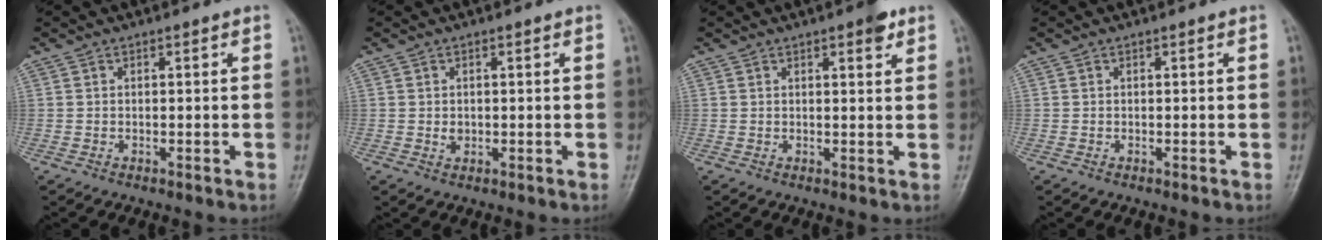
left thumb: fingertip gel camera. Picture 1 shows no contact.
{"total": 1.2, "force": [0.3, 0.9, 0.8], "torque": [-0.009, -0.002, 0.008]}
{"total": 4.9, "force": [3.2, 0.9, 3.6], "torque": [-0.043, -0.017, 0.040]}
{"total": 0.0}